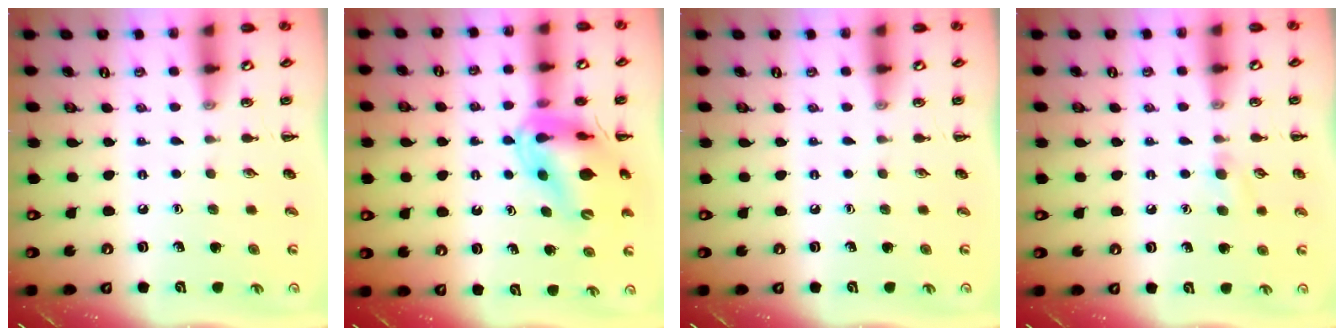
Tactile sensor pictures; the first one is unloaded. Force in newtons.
{"total": 14.4, "press": 13.9, "slide": 4.1}
{"total": 0.0}
{"total": 5.3, "press": 5.0, "slide": 1.9}